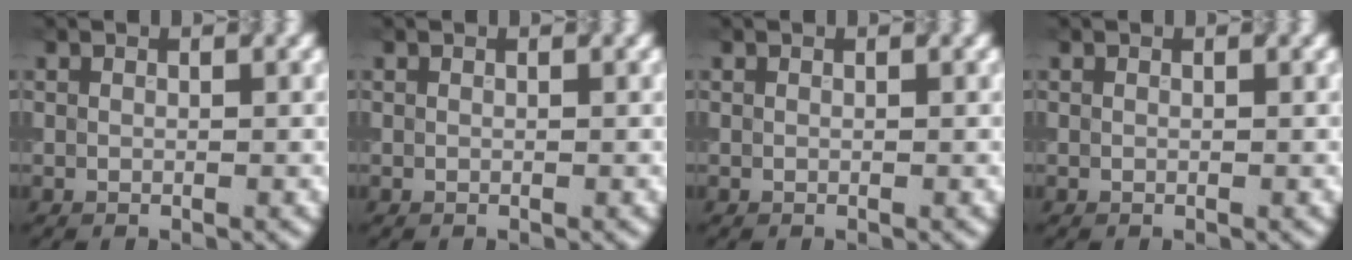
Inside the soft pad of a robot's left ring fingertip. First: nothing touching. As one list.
[{"total": 0.0}, {"total": 0.0}, {"total": 0.0}]